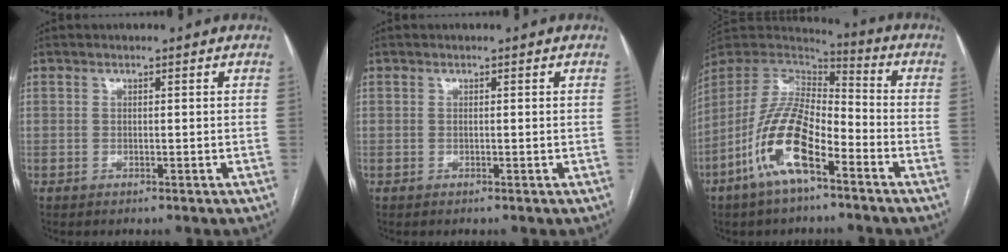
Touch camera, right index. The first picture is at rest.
{"total": 0.0}
{"total": 14.1, "force": [-6.8, 5.0, 11.3], "torque": [-0.234, 0.005, -0.128]}